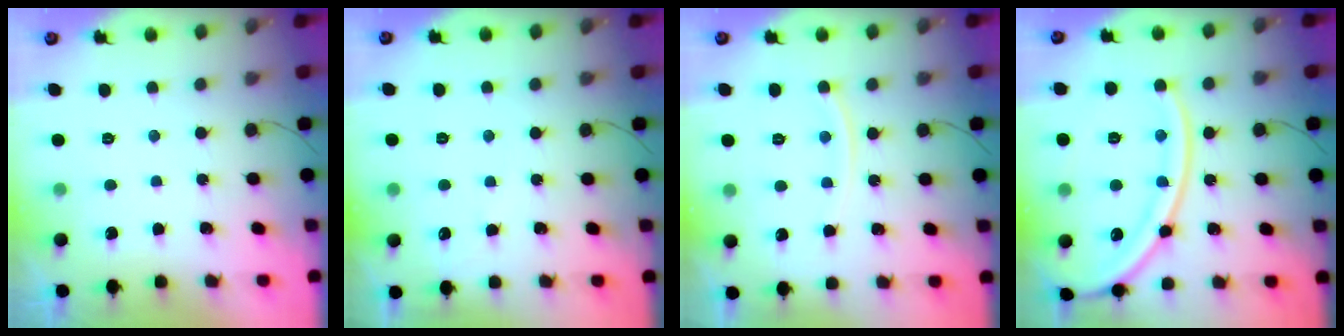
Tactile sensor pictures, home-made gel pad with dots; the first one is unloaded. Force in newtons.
{"total": 3.3, "press": 3.2, "slide": 0.4}
{"total": 9.2, "press": 9.1, "slide": 1.2}
{"total": 18.7, "press": 18.6, "slide": 2.3}